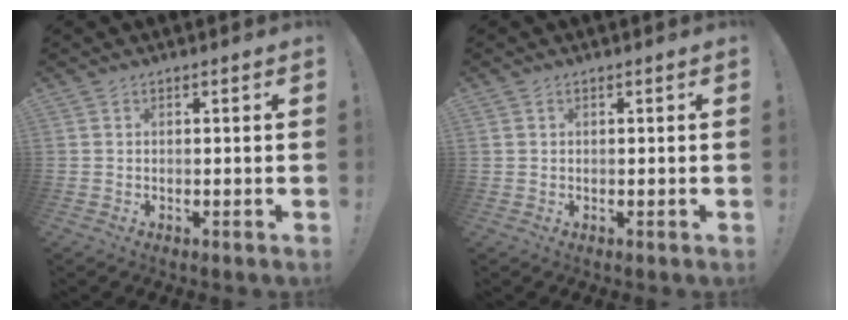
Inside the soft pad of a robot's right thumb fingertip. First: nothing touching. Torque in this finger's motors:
{"motor_torque": [0.12, -0.19, 0.14, 0.09, 0.05]}